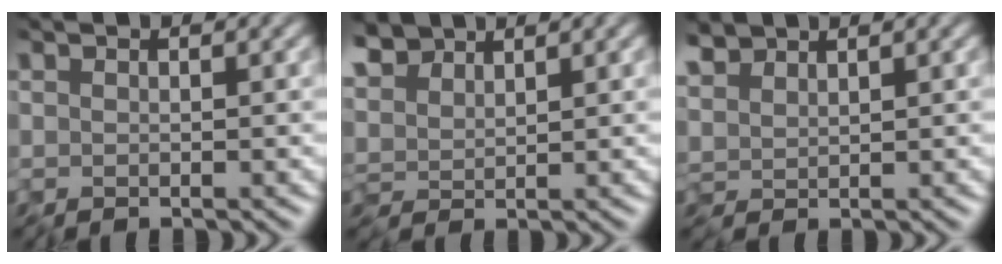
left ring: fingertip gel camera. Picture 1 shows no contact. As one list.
[{"total": 4.5, "force": [3.3, 2.1, 2.3], "torque": [-0.072, 0.006, 0.060]}, {"total": 2.8, "force": [2.2, 1.3, 1.3], "torque": [-0.047, 0.000, 0.048]}]